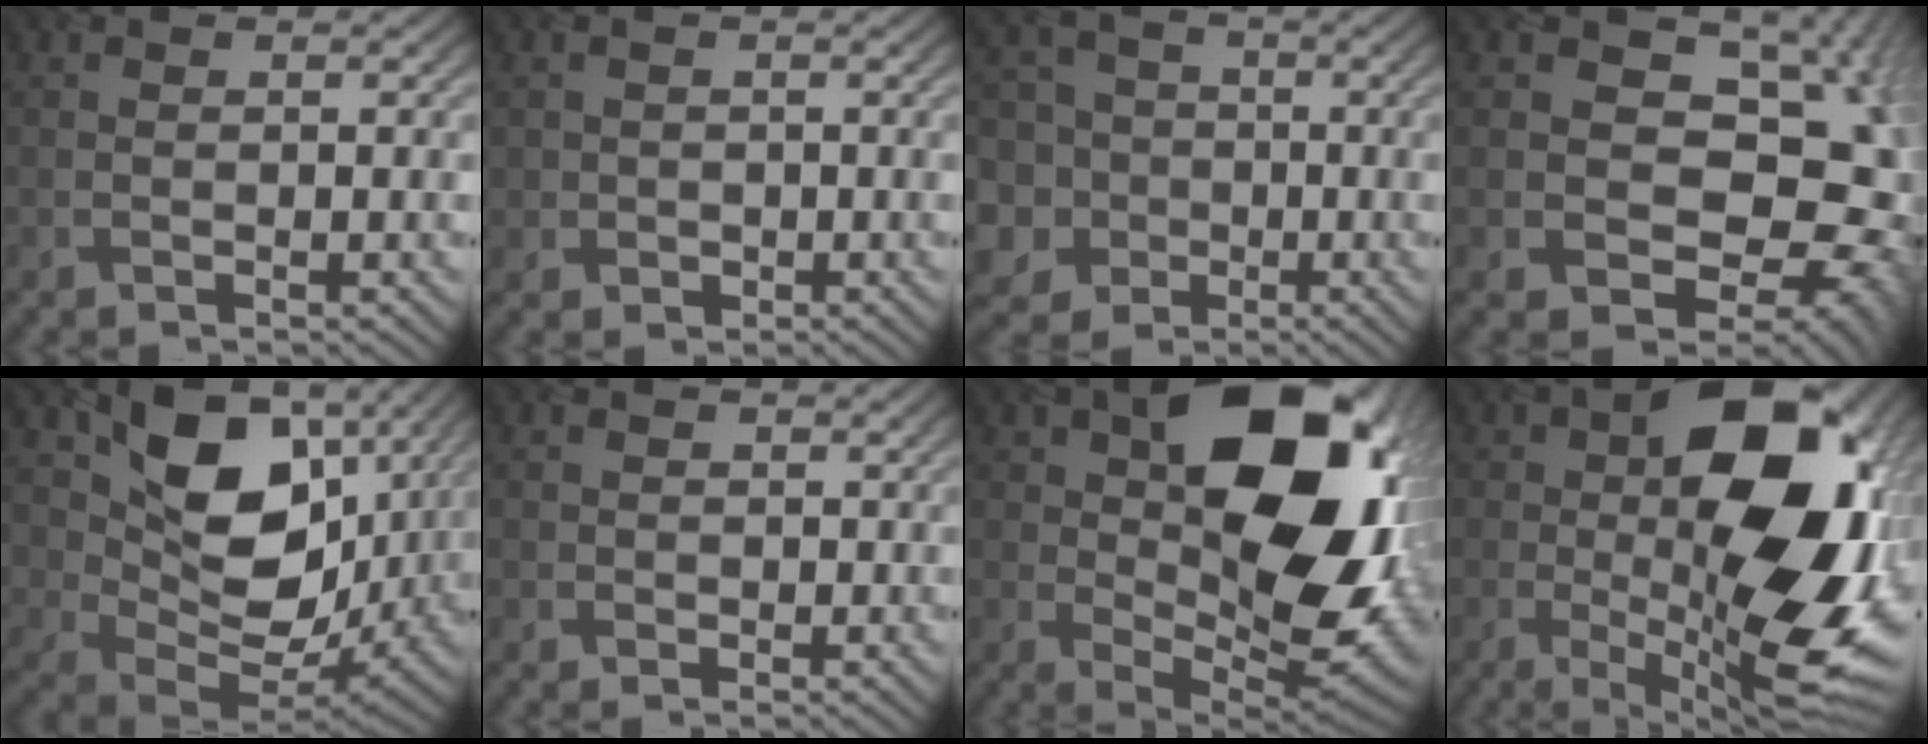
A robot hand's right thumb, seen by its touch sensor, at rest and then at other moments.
{"total": 2.0, "force": [-0.3, 1.8, -0.8], "torque": [0.010, -0.010, -0.004]}
{"total": 10.0, "force": [-1.2, 9.6, 2.6], "torque": [-0.126, -0.002, -0.053]}
{"total": 17.8, "force": [-0.5, 14.3, 10.6], "torque": [-0.132, -0.001, 0.004]}
{"total": 13.2, "force": [4.1, 10.1, 7.5], "torque": [-0.146, -0.013, 0.084]}
{"total": 1.2, "force": [0.2, 0.4, -1.1], "torque": [0.011, -0.005, 0.005]}
{"total": 18.7, "force": [4.3, 11.7, 14.0], "torque": [-0.206, -0.020, 0.083]}
{"total": 18.2, "force": [0.2, 8.7, 16.0], "torque": [-0.228, -0.005, 0.006]}